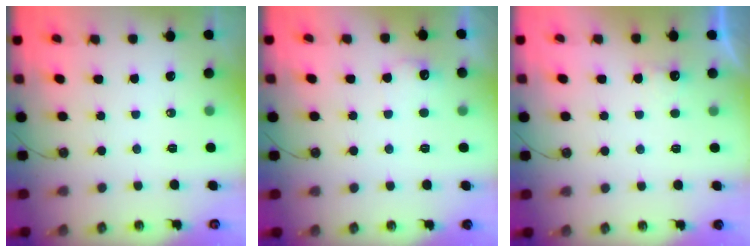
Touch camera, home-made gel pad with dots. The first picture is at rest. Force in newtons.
{"total": 6.0, "press": 5.9, "slide": 1.3}
{"total": 2.6, "press": 2.4, "slide": 0.9}